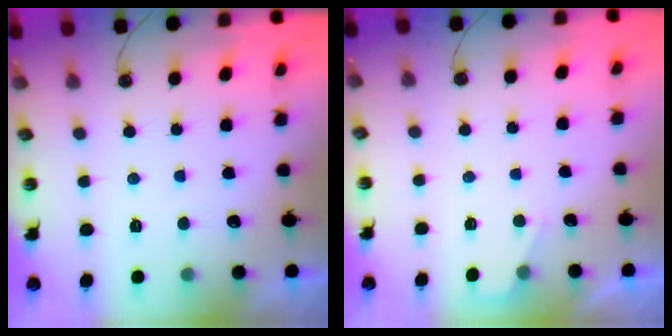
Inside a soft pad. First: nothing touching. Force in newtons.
{"total": 2.4, "press": 2.4, "slide": 0.4}